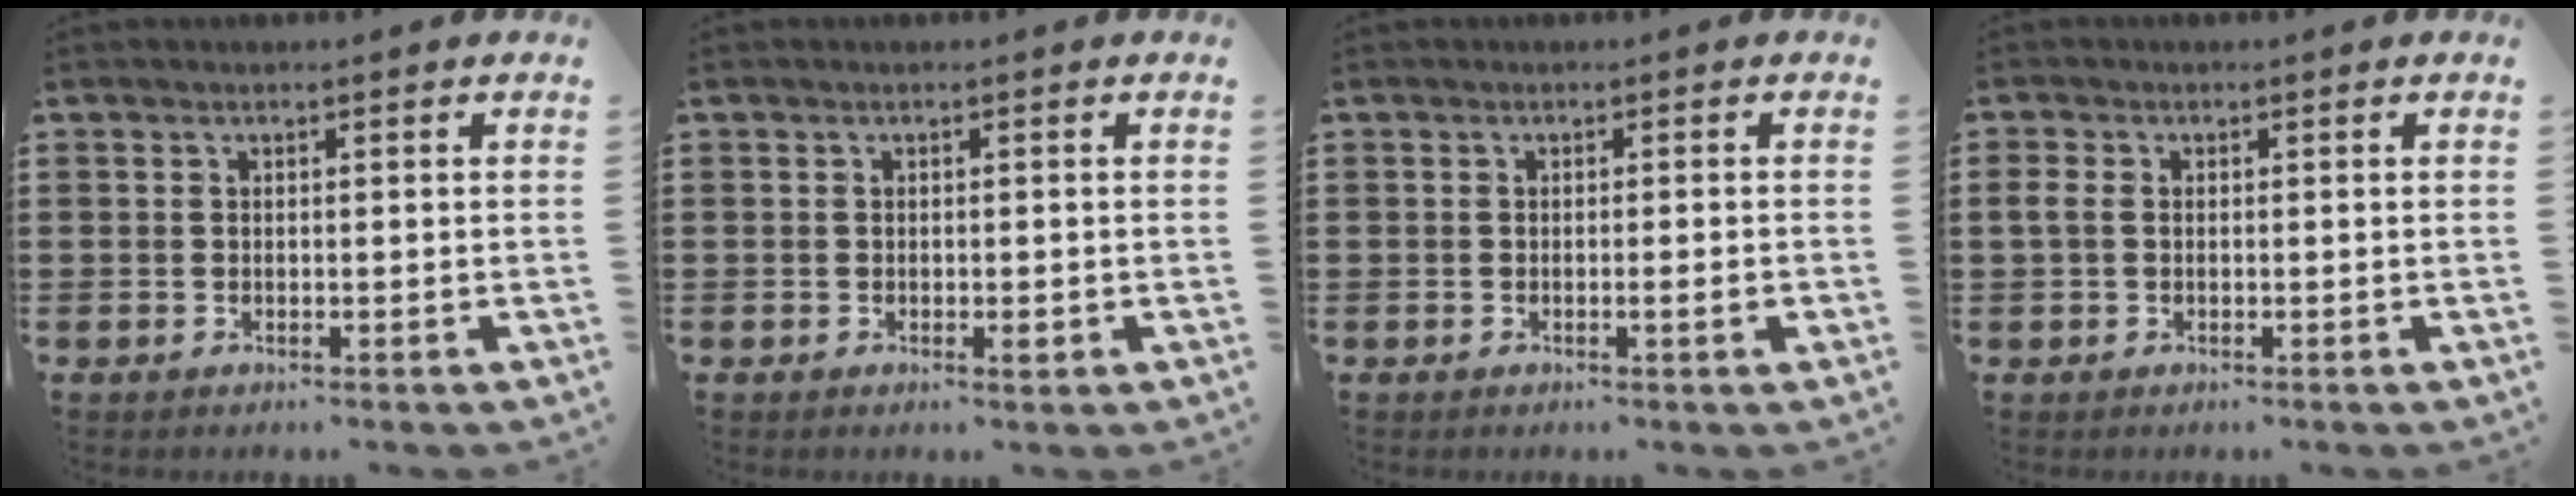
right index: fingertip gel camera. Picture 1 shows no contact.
{"total": 1.1, "force": [-0.3, 0.3, 0.9], "torque": [-0.017, -0.004, -0.005]}
{"total": 1.3, "force": [-0.4, -0.1, 1.3], "torque": [-0.019, -0.003, -0.007]}
{"total": 1.8, "force": [0.1, 1.4, 1.2], "torque": [-0.035, 0.004, -0.002]}